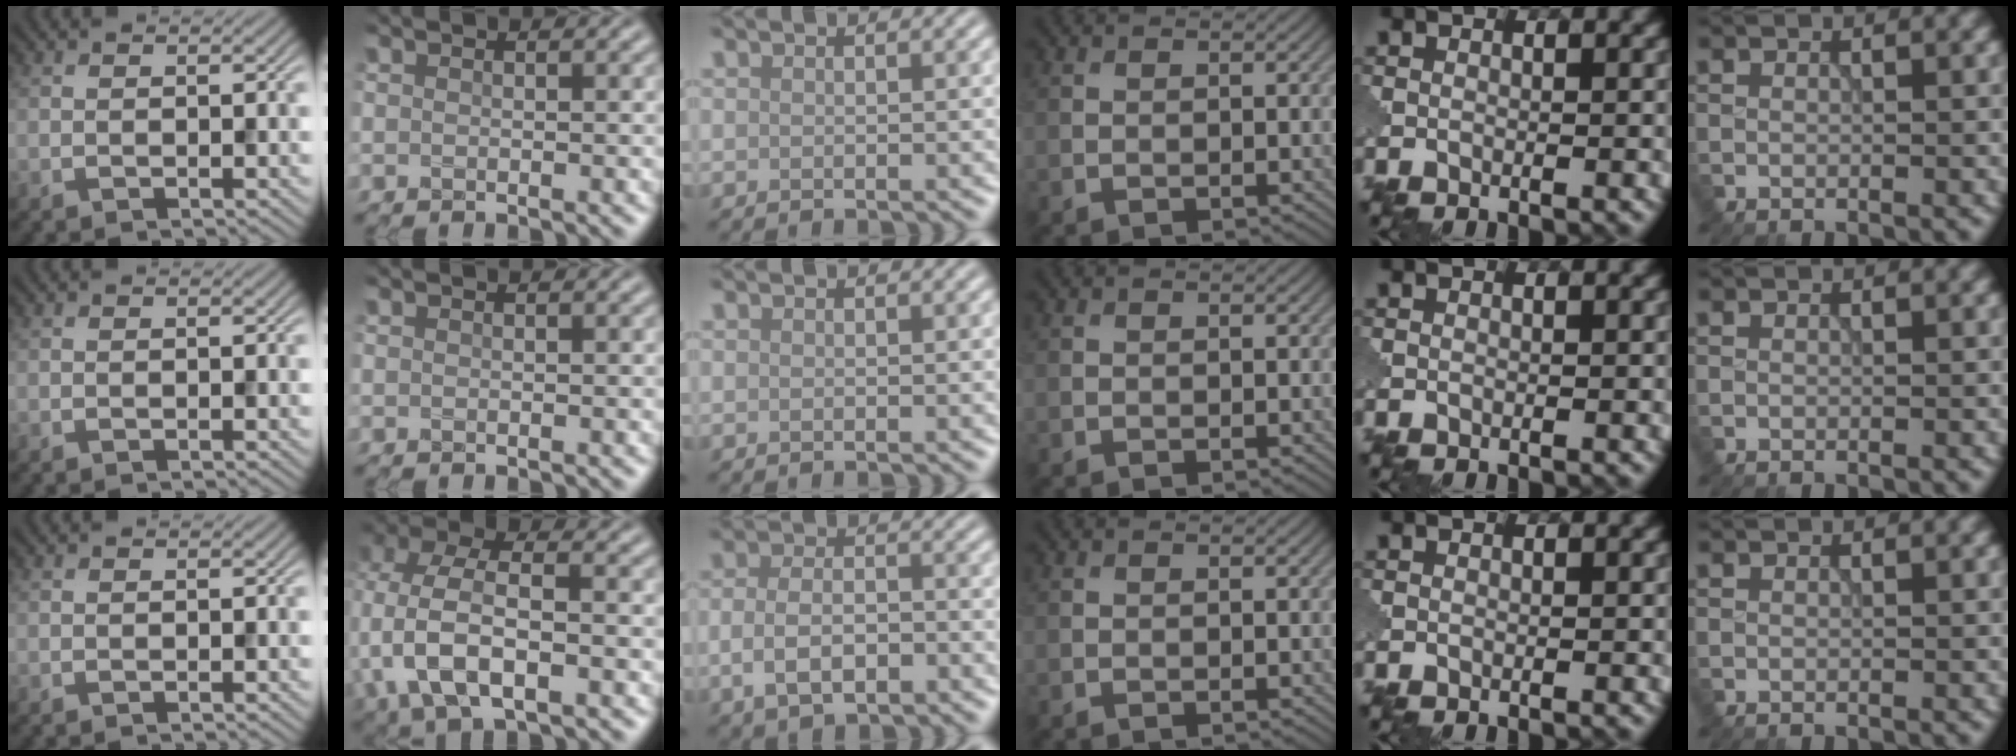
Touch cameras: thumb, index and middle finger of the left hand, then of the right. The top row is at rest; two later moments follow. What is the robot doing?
{"motion": "extract", "object": "pin"}